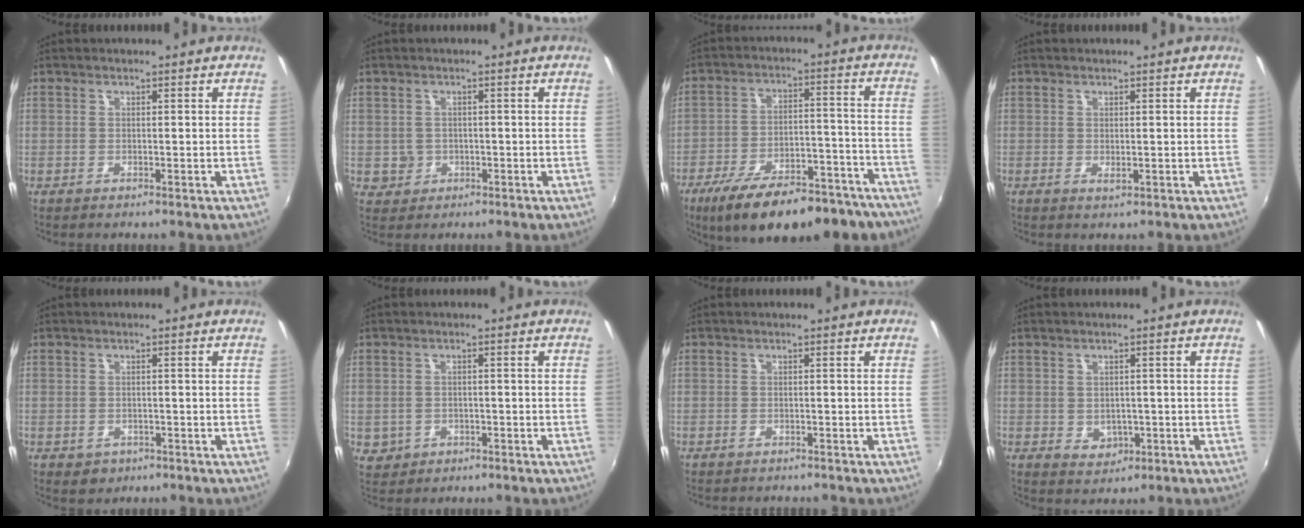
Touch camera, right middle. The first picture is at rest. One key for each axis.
{"total": 3.1, "fx": -0.5, "fy": 3.0, "fz": 0.6, "tx": -0.013, "ty": 0.000, "tz": -0.004}
{"total": 24.3, "fx": -19.1, "fy": 8.2, "fz": 12.6, "tx": -0.212, "ty": -0.013, "tz": -0.256}
{"total": 0.8, "fx": 0.0, "fy": 0.4, "fz": 0.7, "tx": -0.011, "ty": -0.003, "tz": 0.000}
{"total": 2.7, "fx": -1.1, "fy": 2.3, "fz": 1.0, "tx": -0.023, "ty": -0.005, "tz": -0.011}
{"total": 4.6, "fx": -1.0, "fy": 4.2, "fz": 1.7, "tx": -0.051, "ty": 0.001, "tz": -0.003}
{"total": 1.6, "fx": -1.5, "fy": 0.5, "fz": 0.3, "tx": -0.011, "ty": -0.009, "tz": -0.021}
{"total": 3.4, "fx": -0.4, "fy": 3.0, "fz": 1.6, "tx": -0.030, "ty": -0.001, "tz": 0.002}